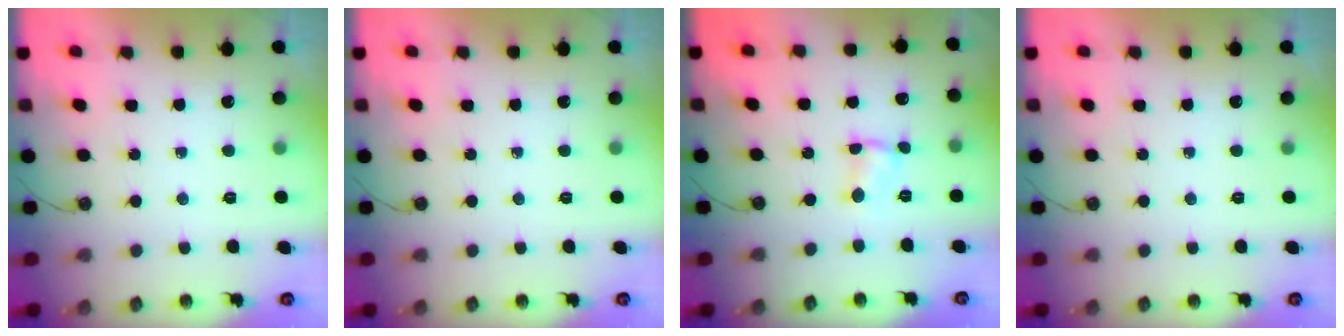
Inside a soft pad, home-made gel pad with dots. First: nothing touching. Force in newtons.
{"total": 0.0}
{"total": 1.9, "press": 1.9, "slide": 0.2}
{"total": 0.0}